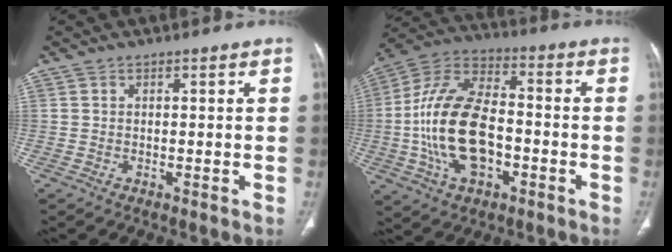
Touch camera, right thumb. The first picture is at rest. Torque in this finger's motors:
{"motor_torque": [2.87, 2.14, 1.97, -0.74, 0.66]}